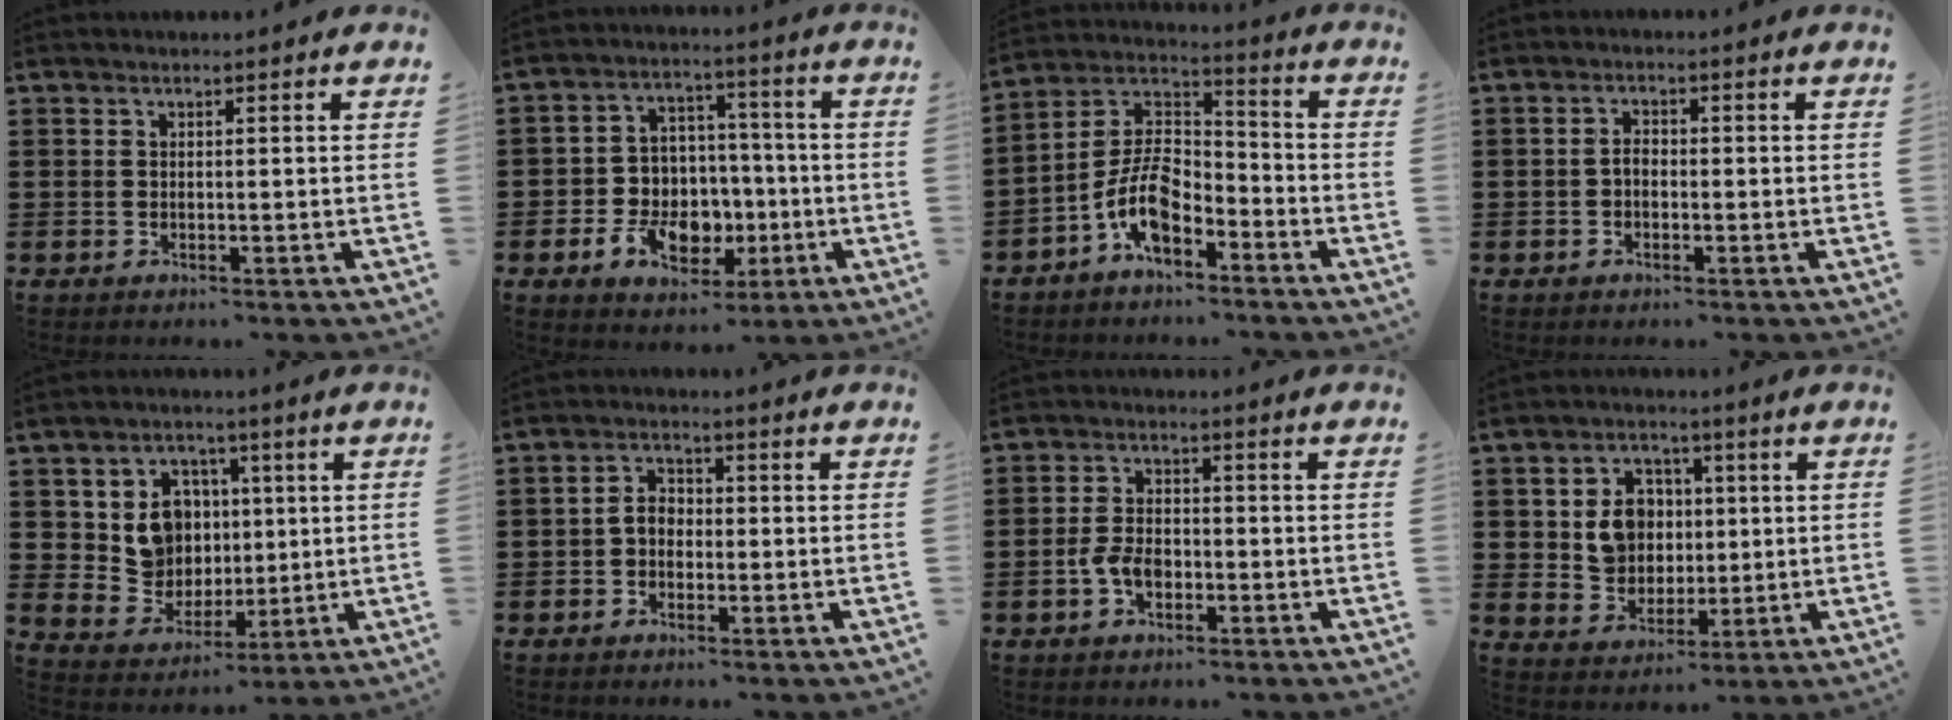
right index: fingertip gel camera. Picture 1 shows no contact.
{"total": 9.1, "force": [-2.6, 7.4, 4.5], "torque": [-0.095, 0.021, -0.036]}
{"total": 8.6, "force": [-4.9, 4.0, 5.8], "torque": [-0.135, -0.008, -0.099]}
{"total": 1.6, "force": [-0.7, 0.9, 1.1], "torque": [-0.023, 0.002, -0.014]}
{"total": 8.9, "force": [2.1, 8.0, 3.2], "torque": [-0.086, 0.009, 0.044]}
{"total": 2.9, "force": [-0.6, 2.0, 2.0], "torque": [-0.040, 0.007, -0.013]}
{"total": 4.1, "force": [-1.5, 2.4, 3.0], "torque": [-0.068, -0.002, -0.029]}
{"total": 7.2, "force": [0.9, 6.4, 3.1], "torque": [-0.079, 0.019, 0.016]}